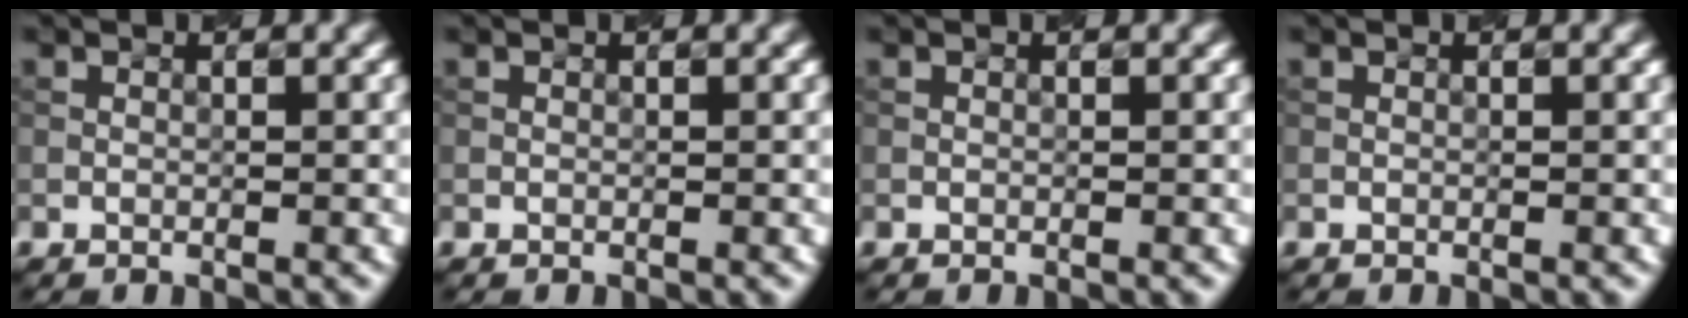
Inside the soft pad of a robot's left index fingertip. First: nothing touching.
{"total": 0.0}
{"total": 0.0}
{"total": 0.0}